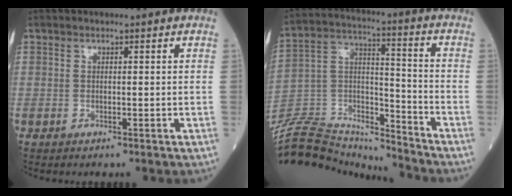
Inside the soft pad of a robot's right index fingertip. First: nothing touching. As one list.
[{"total": 19.6, "force": [-19.0, 3.1, 3.8], "torque": [-0.077, 0.035, -0.320]}]